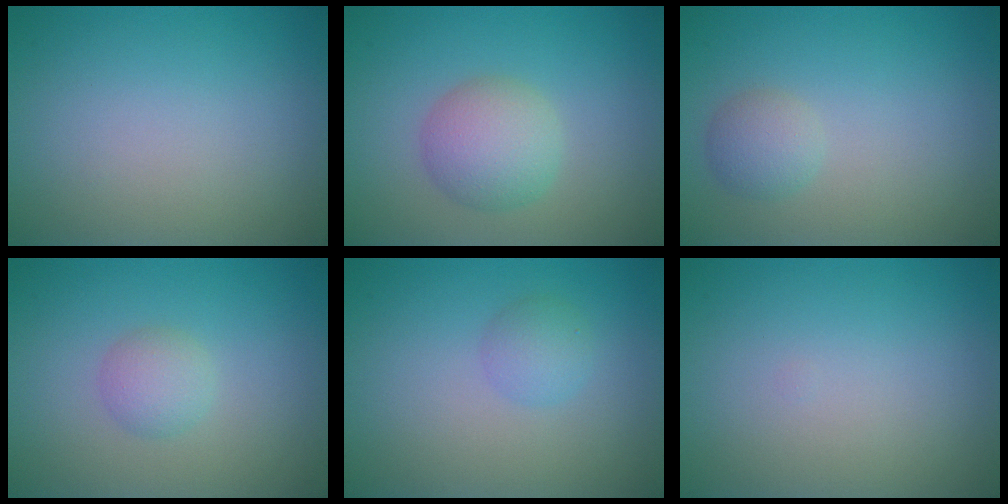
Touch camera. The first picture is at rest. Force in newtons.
{"total": 3.9, "press": 3.9, "slide": 0.1}
{"total": 1.8, "press": 1.8, "slide": 0.0}
{"total": 1.9, "press": 1.9, "slide": 0.1}
{"total": 1.7, "press": 1.7, "slide": 0.1}
{"total": 0.0}